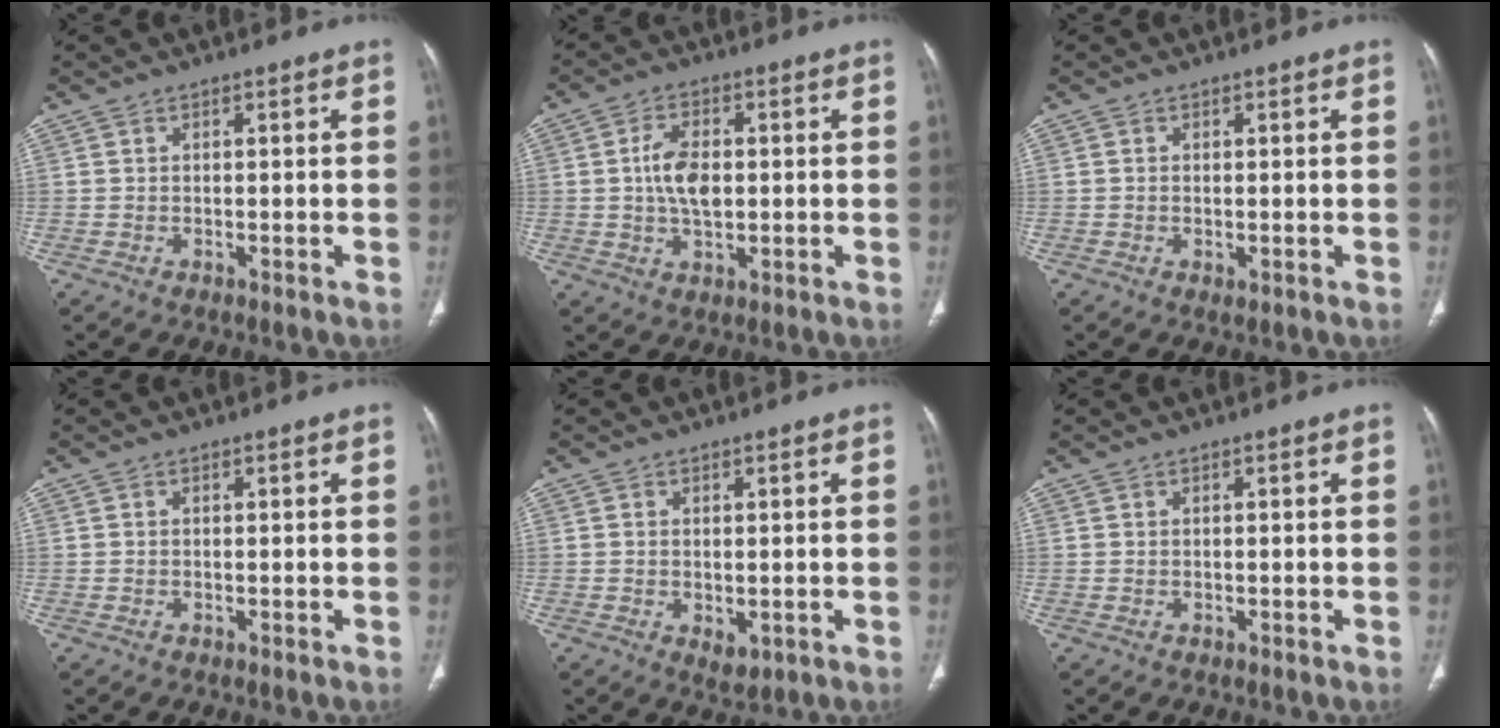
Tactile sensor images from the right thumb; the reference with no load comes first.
{"total": 8.5, "force": [0.3, 5.0, 6.9], "torque": [-0.120, 0.004, 0.004]}
{"total": 0.9, "force": [-0.2, 0.5, 0.7], "torque": [-0.013, -0.004, -0.001]}
{"total": 0.0}
{"total": 2.7, "force": [-0.5, 1.6, 2.1], "torque": [-0.028, -0.006, 0.000]}
{"total": 0.0}